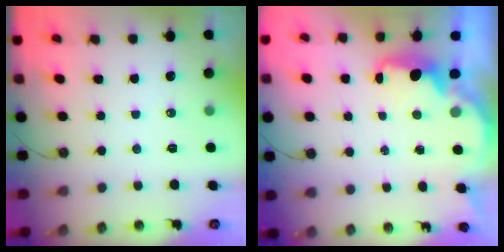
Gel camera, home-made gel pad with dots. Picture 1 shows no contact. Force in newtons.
{"total": 2.1, "press": 2.1, "slide": 0.5}